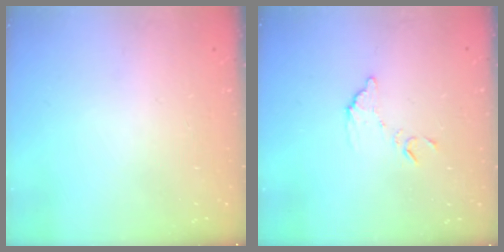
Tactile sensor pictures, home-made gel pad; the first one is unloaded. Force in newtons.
{"total": 8.4, "press": 8.4, "slide": 0.4}